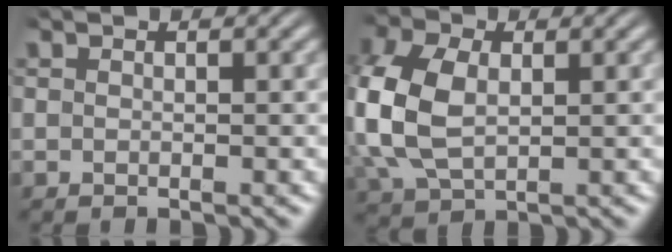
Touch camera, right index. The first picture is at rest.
{"total": 7.7, "force": [0.3, 5.9, 4.9], "torque": [-0.150, -0.022, 0.021]}